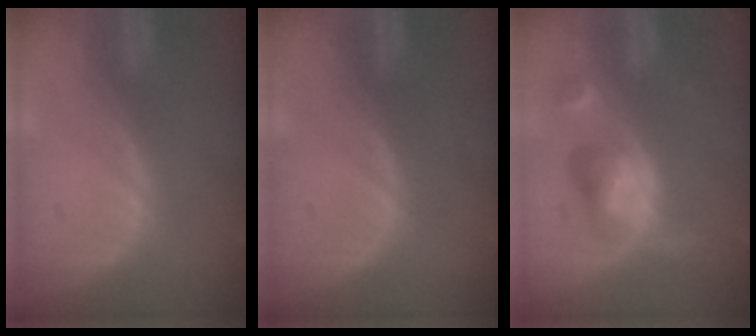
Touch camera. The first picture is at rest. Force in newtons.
{"total": 0.0}
{"total": 6.0, "press": 5.5, "slide": 2.5}